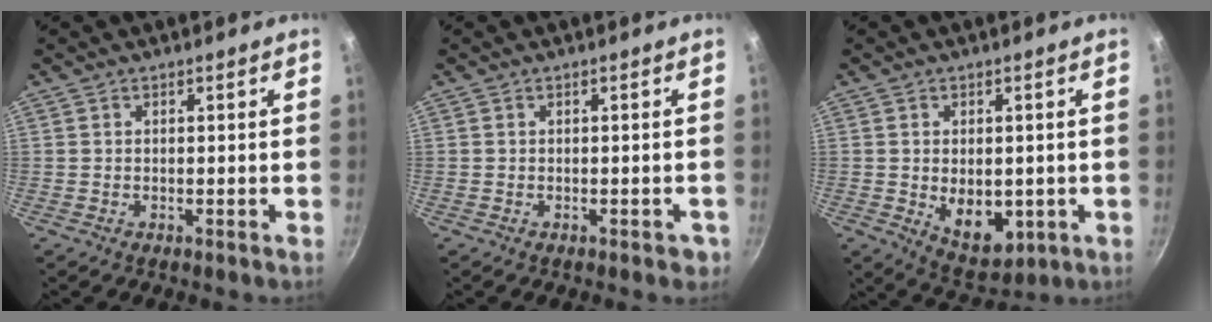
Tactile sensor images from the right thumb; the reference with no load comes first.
{"total": 2.0, "force": [-0.9, 1.2, 1.3], "torque": [0.000, 0.012, -0.003]}
{"total": 9.2, "force": [-1.1, 6.0, 7.0], "torque": [-0.079, -0.014, 0.001]}